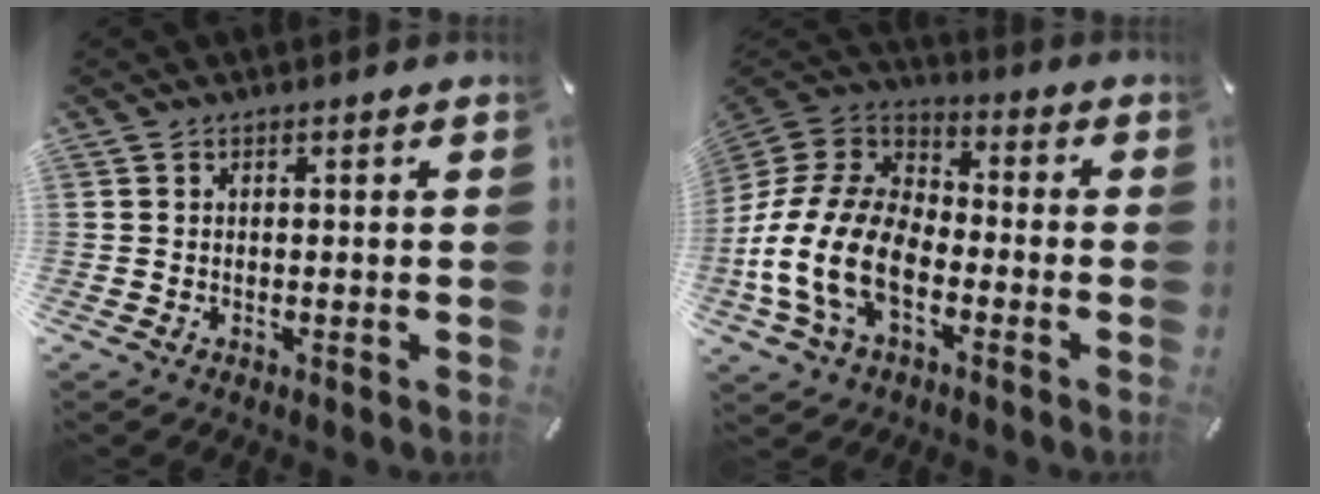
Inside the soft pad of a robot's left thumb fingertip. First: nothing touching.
{"total": 17.3, "force": [-7.6, 10.7, 11.4], "torque": [-0.252, 0.029, -0.141]}